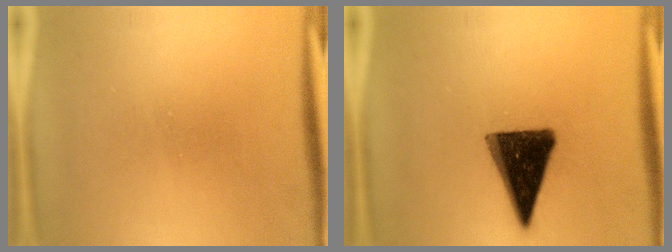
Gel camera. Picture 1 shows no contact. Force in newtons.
{"total": 14.2}